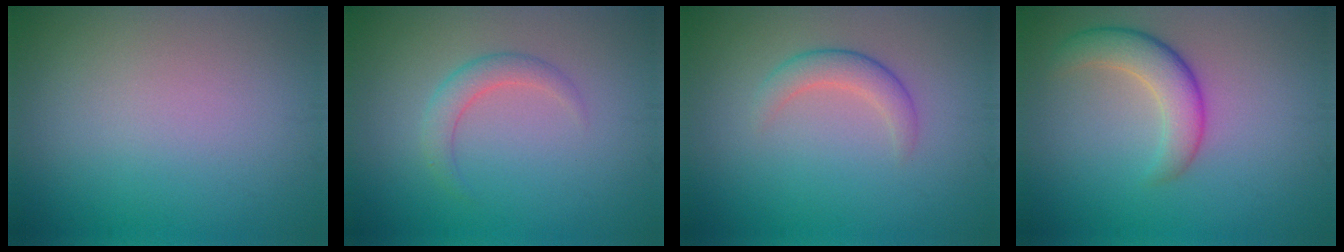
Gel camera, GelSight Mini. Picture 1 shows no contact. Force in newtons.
{"total": 2.0, "press": 2.0, "slide": 0.2}
{"total": 2.3, "press": 2.3, "slide": 0.1}
{"total": 3.8, "press": 3.8, "slide": 0.2}